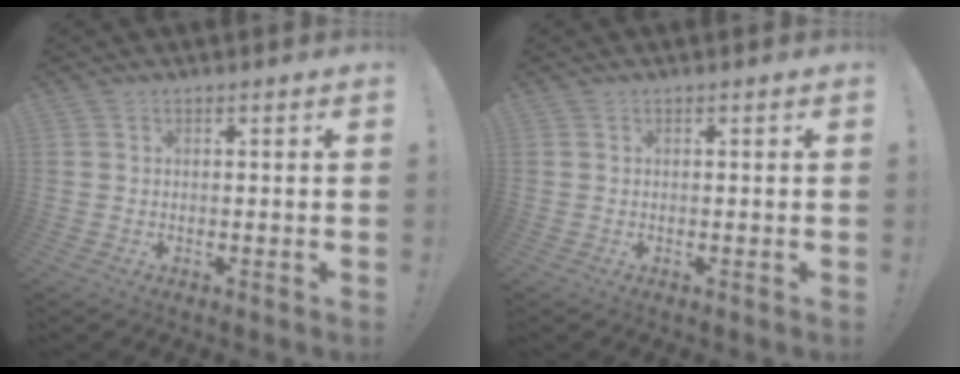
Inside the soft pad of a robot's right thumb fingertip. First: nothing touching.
{"total": 0.0}